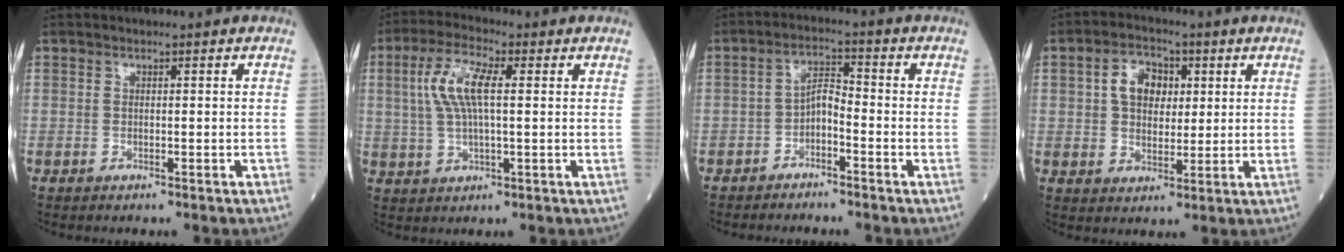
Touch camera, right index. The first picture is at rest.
{"total": 7.9, "force": [1.7, 2.0, 7.4], "torque": [-0.162, 0.013, 0.034]}
{"total": 3.4, "force": [-2.1, 1.2, 2.4], "torque": [-0.041, 0.010, -0.041]}
{"total": 6.7, "force": [1.8, 4.5, 4.6], "torque": [-0.083, 0.017, 0.033]}